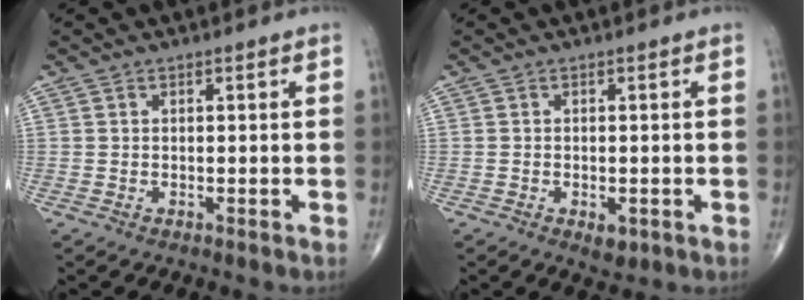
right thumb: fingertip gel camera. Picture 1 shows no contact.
{"total": 2.5, "force": [-0.9, 1.4, 1.9], "torque": [-0.024, -0.003, -0.008]}